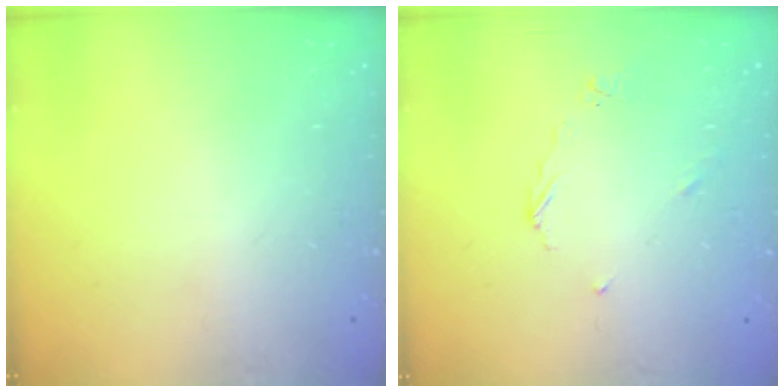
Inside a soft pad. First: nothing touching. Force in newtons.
{"total": 4.8, "press": 4.8, "slide": 0.5}